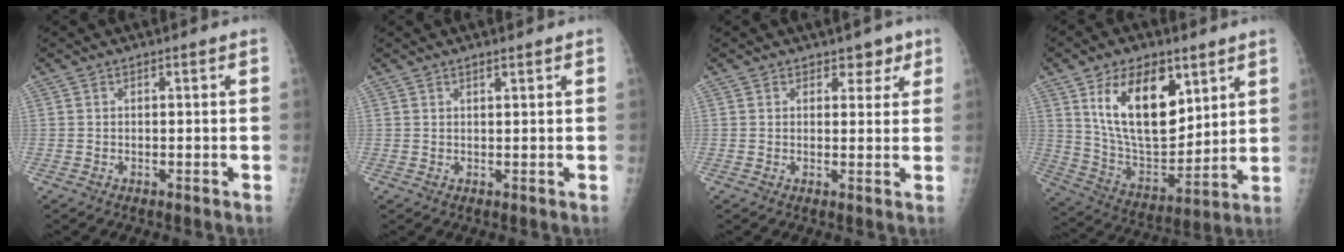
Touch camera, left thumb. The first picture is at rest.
{"total": 1.1, "force": [0.9, 0.1, 0.7], "torque": [-0.007, -0.005, 0.016]}
{"total": 3.2, "force": [2.2, 2.1, 1.2], "torque": [0.014, -0.010, 0.026]}
{"total": 18.9, "force": [8.5, 10.0, 13.6], "torque": [-0.187, -0.049, 0.165]}